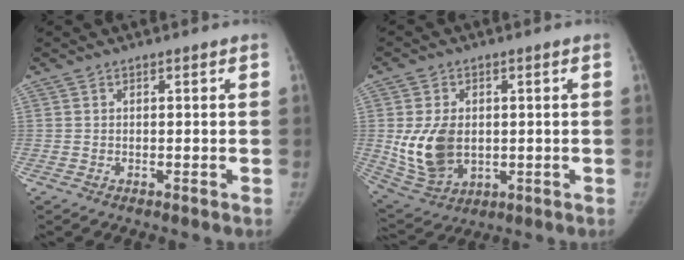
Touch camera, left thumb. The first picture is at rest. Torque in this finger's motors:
{"motor_torque": [-0.43, 0.88, 0.90, -0.71, 0.13]}